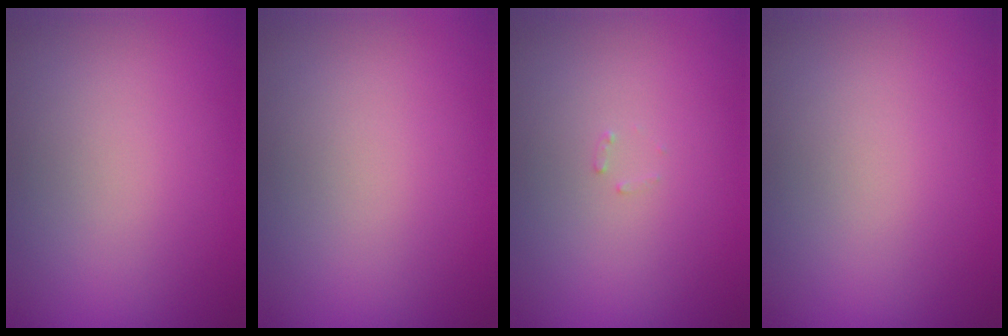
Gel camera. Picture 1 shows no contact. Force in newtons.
{"total": 0.0}
{"total": 0.6, "press": 0.6, "slide": 0.1}
{"total": 0.0}